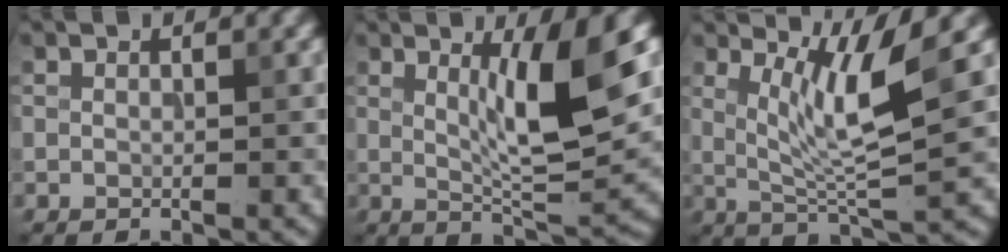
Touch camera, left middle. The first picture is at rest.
{"total": 7.0, "force": [1.8, 1.2, 6.6], "torque": [-0.108, -0.010, 0.035]}
{"total": 6.1, "force": [1.9, 0.9, 5.8], "torque": [-0.108, -0.009, 0.039]}